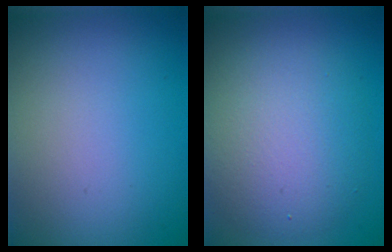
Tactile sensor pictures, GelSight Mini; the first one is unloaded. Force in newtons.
{"total": 6.1, "press": 6.1, "slide": 0.4}